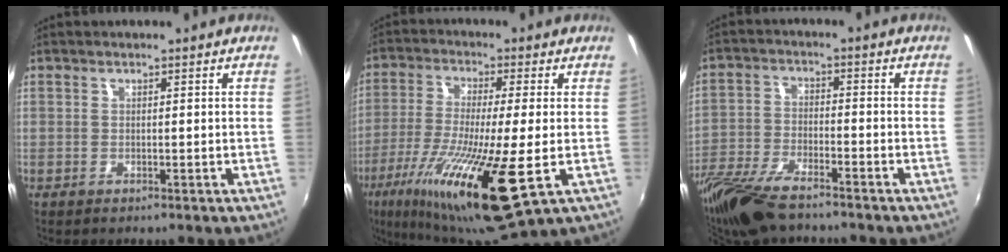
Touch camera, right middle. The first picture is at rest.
{"total": 20.2, "force": [-7.8, 3.1, 18.3], "torque": [-0.371, -0.058, -0.143]}
{"total": 13.6, "force": [-10.7, 3.7, 7.4], "torque": [-0.175, -0.027, -0.209]}